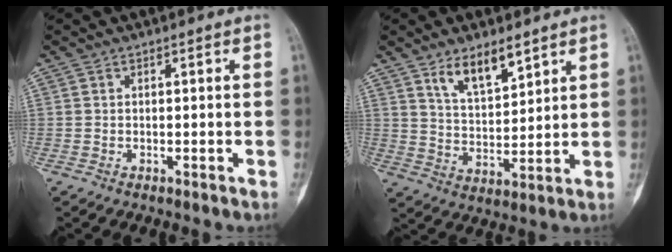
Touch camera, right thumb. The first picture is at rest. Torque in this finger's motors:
{"motor_torque": [-0.94, 1.08, 0.52, 0.34, 0.02]}